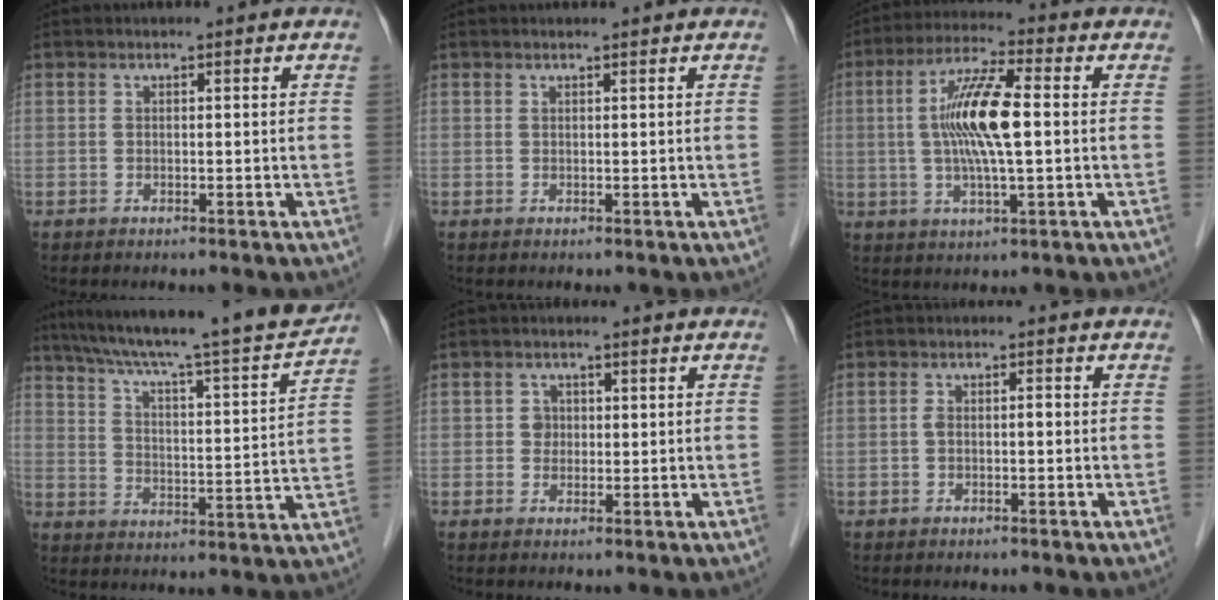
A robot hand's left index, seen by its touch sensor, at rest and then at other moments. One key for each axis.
{"total": 0.6, "fx": 0.5, "fy": 0.0, "fz": 0.2, "tx": -0.004, "ty": 0.004, "tz": 0.010}
{"total": 10.8, "fx": 0.5, "fy": 1.4, "fz": 10.7, "tx": -0.215, "ty": 0.005, "tz": 0.003}
{"total": 22.6, "fx": 20.0, "fy": 0.8, "fz": 10.6, "tx": -0.172, "ty": -0.020, "tz": 0.277}
{"total": 1.8, "fx": 0.3, "fy": 1.8, "fz": 0.5, "tx": -0.011, "ty": 0.004, "tz": 0.002}
{"total": 1.6, "fx": -0.3, "fy": 0.8, "fz": 1.4, "tx": -0.031, "ty": 0.013, "tz": -0.005}